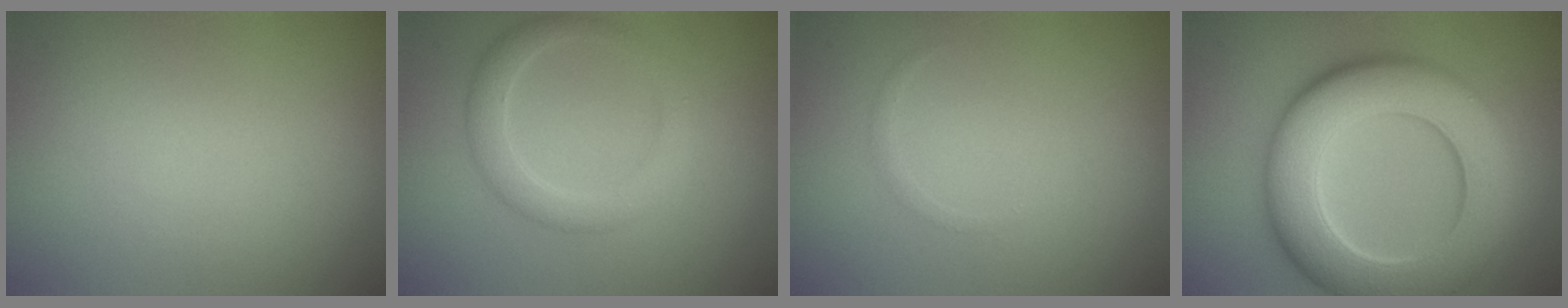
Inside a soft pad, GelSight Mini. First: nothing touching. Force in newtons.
{"total": 2.7, "press": 2.7, "slide": 0.1}
{"total": 0.5, "press": 0.5, "slide": 0.1}
{"total": 11.2, "press": 11.2, "slide": 0.5}